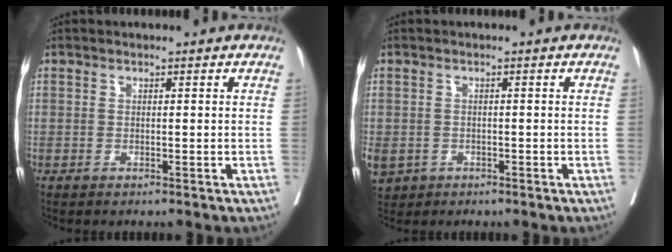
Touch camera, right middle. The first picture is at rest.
{"total": 6.6, "force": [-2.9, 5.5, 2.2], "torque": [-0.069, -0.006, -0.039]}